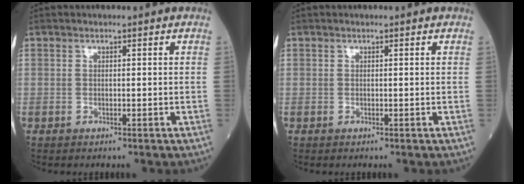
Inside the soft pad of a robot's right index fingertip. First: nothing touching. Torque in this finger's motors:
{"motor_torque": [-0.03, 0.00, -0.06, 0.00]}